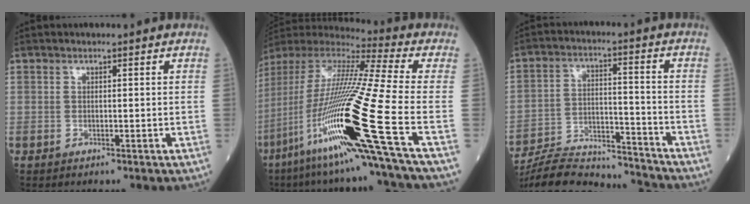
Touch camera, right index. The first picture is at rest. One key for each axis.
{"total": 26.9, "fx": -10.2, "fy": -0.9, "fz": 24.9, "tx": -0.483, "ty": -0.046, "tz": -0.195}
{"total": 18.9, "fx": -18.1, "fy": 2.4, "fz": 4.8, "tx": -0.112, "ty": 0.006, "tz": -0.280}